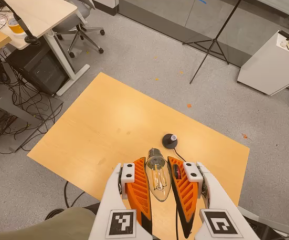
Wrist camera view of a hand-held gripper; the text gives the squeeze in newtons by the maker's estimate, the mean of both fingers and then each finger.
{"total": 19.1, "left": 21.1, "right": 17.1}